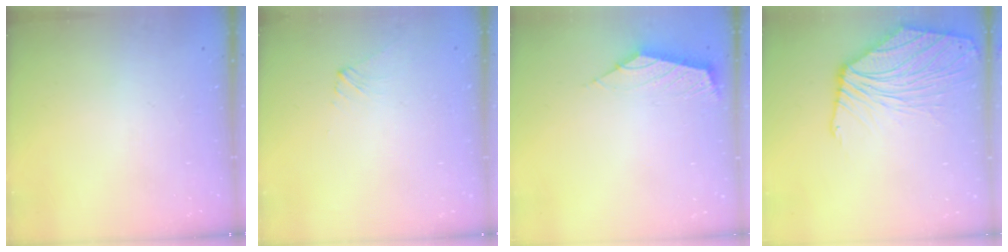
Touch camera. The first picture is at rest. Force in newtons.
{"total": 2.0, "press": 2.0, "slide": 0.3}
{"total": 2.4, "press": 2.3, "slide": 0.6}
{"total": 8.5, "press": 8.4, "slide": 1.5}